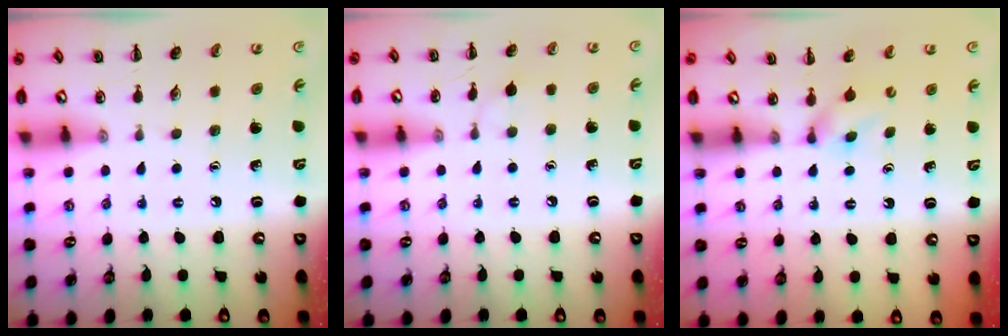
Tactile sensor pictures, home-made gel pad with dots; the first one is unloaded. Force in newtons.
{"total": 5.4, "press": 5.1, "slide": 1.6}
{"total": 3.5, "press": 3.4, "slide": 0.9}